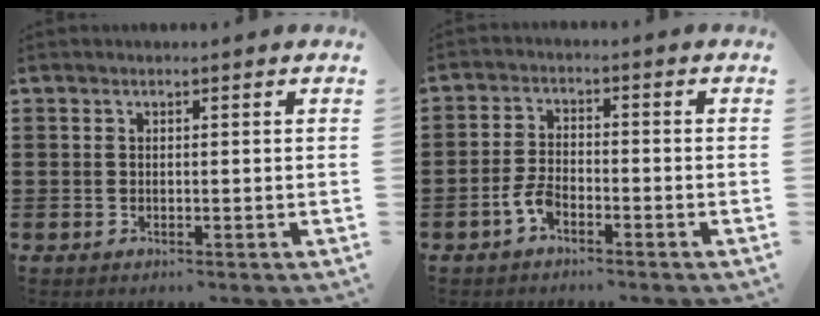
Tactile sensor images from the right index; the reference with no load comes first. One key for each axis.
{"total": 3.6, "fx": -2.2, "fy": 1.4, "fz": 2.5, "tx": -0.067, "ty": -0.005, "tz": -0.045}